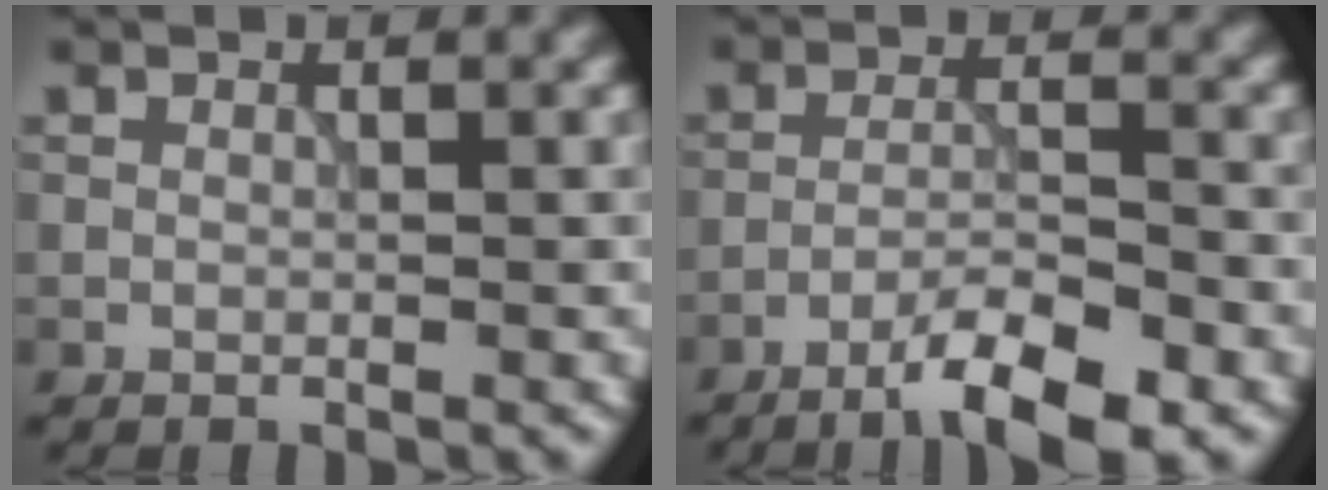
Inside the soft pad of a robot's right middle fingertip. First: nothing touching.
{"total": 5.5, "force": [-3.8, 0.9, 3.8], "torque": [-0.065, 0.005, -0.066]}